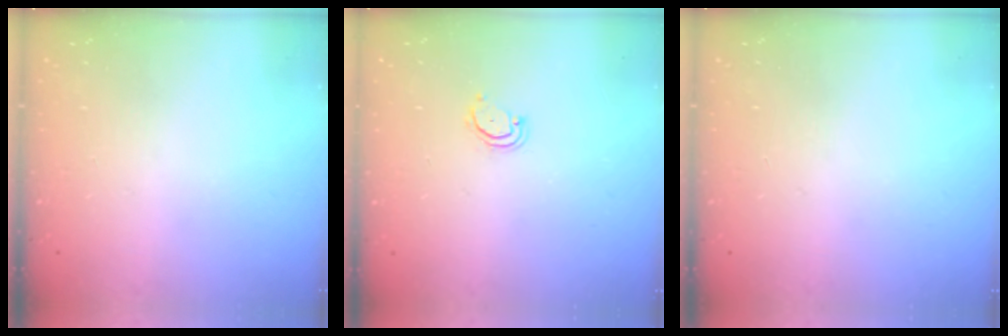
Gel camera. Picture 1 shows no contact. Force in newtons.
{"total": 3.3, "press": 3.3, "slide": 0.3}
{"total": 0.0}